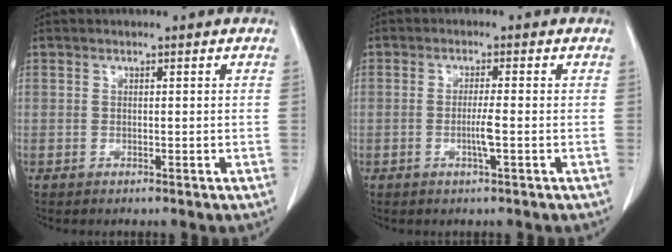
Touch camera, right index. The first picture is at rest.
{"total": 2.7, "force": [-0.7, -0.2, 2.6], "torque": [-0.052, -0.004, -0.014]}